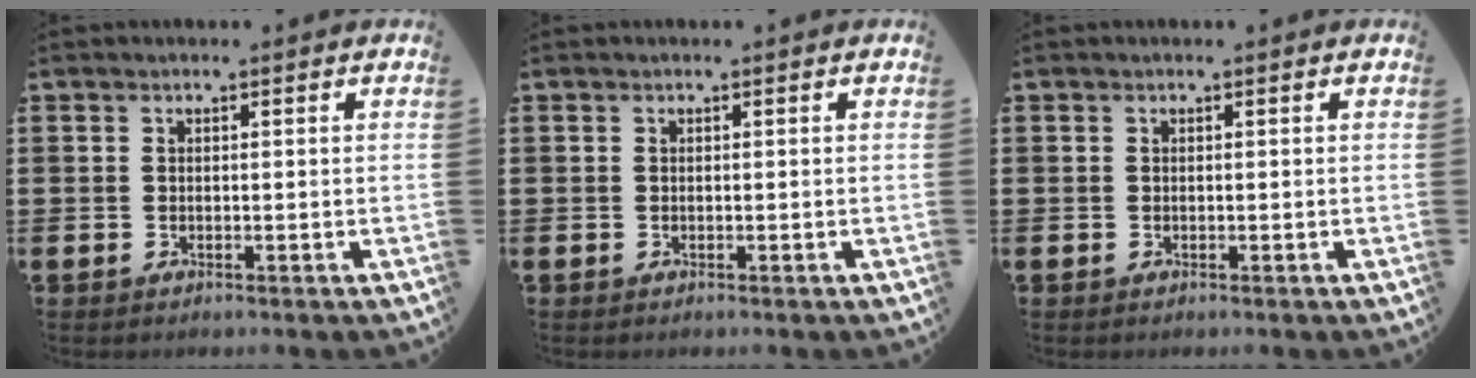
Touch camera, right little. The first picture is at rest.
{"total": 0.0}
{"total": 0.0}